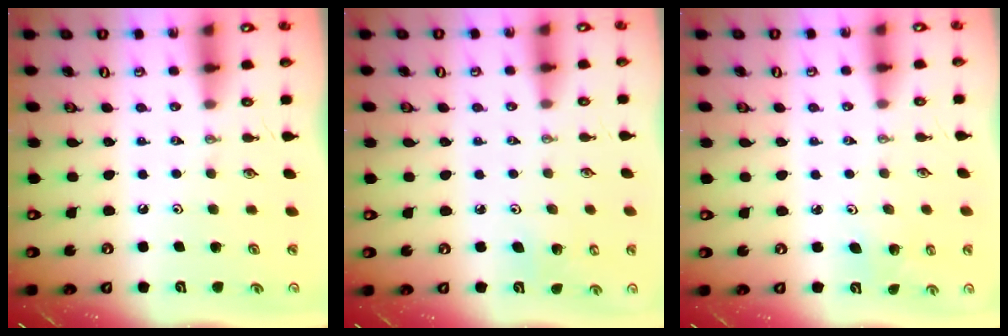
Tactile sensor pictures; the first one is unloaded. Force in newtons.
{"total": 4.7, "press": 4.5, "slide": 1.2}
{"total": 2.3, "press": 2.3, "slide": 0.2}